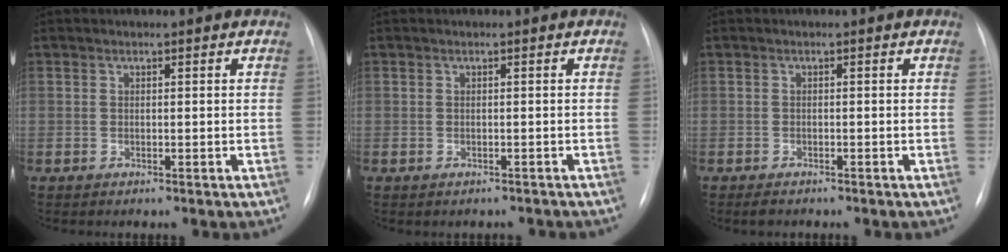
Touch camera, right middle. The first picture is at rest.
{"total": 1.5, "force": [-1.3, 0.7, 0.3], "torque": [-0.007, 0.000, -0.013]}
{"total": 1.3, "force": [-1.1, 0.5, 0.5], "torque": [-0.013, -0.002, -0.015]}